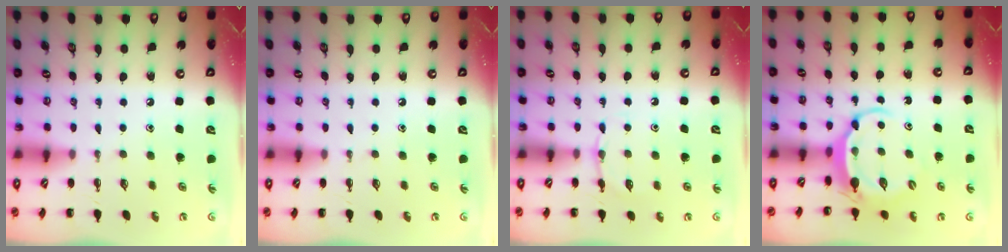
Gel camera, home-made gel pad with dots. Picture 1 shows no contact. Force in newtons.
{"total": 0.0}
{"total": 4.9, "press": 4.7, "slide": 1.5}
{"total": 5.3, "press": 5.2, "slide": 0.9}